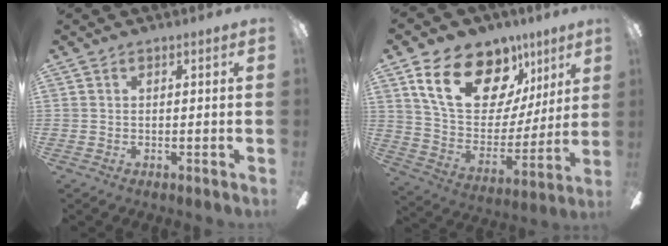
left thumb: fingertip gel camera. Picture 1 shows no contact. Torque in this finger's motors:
{"motor_torque": [0.43, 0.54, 1.69, -1.08, 0.35]}